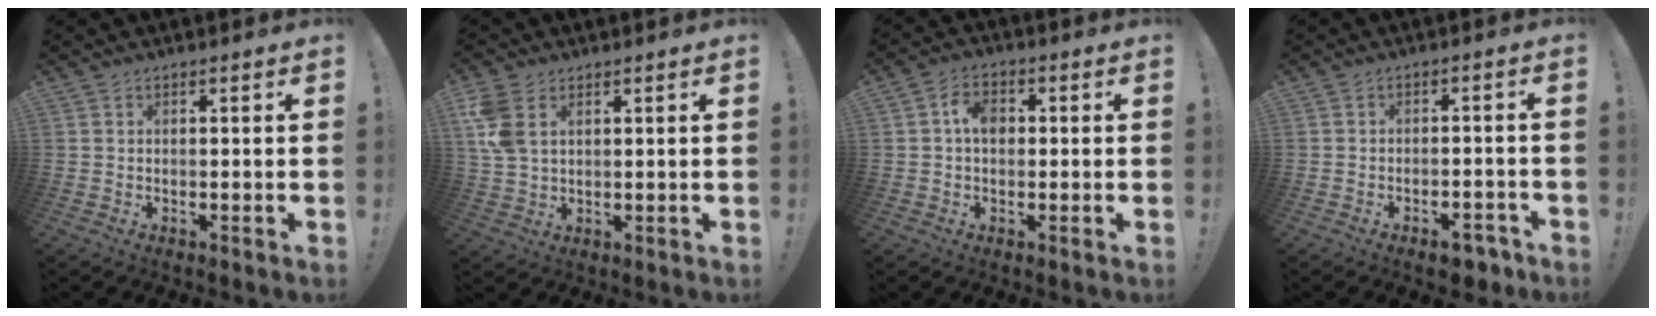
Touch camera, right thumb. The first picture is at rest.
{"total": 7.6, "force": [3.3, 4.6, 5.1], "torque": [-0.115, -0.007, 0.064]}
{"total": 5.9, "force": [0.7, 4.0, 4.2], "torque": [-0.071, 0.011, 0.011]}
{"total": 5.8, "force": [-3.9, 2.3, 3.7], "torque": [-0.047, 0.020, -0.062]}